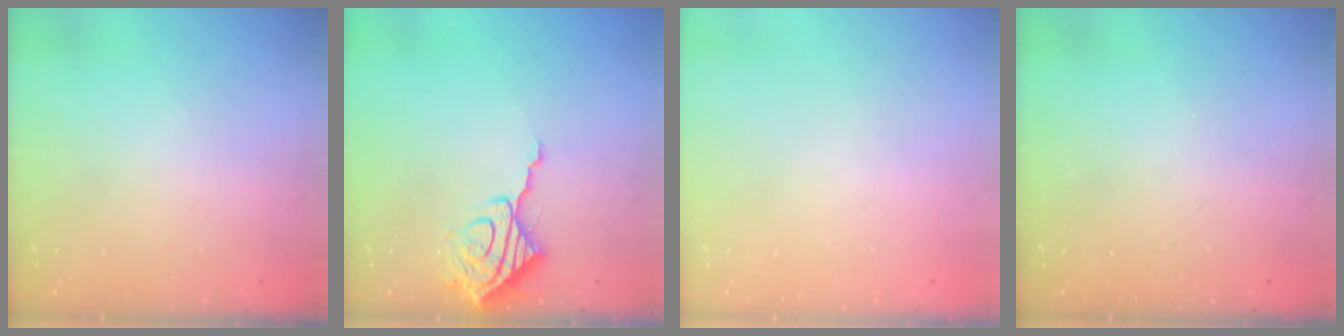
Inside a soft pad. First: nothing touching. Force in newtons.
{"total": 11.0, "press": 11.0, "slide": 1.2}
{"total": 0.0}
{"total": 0.0}